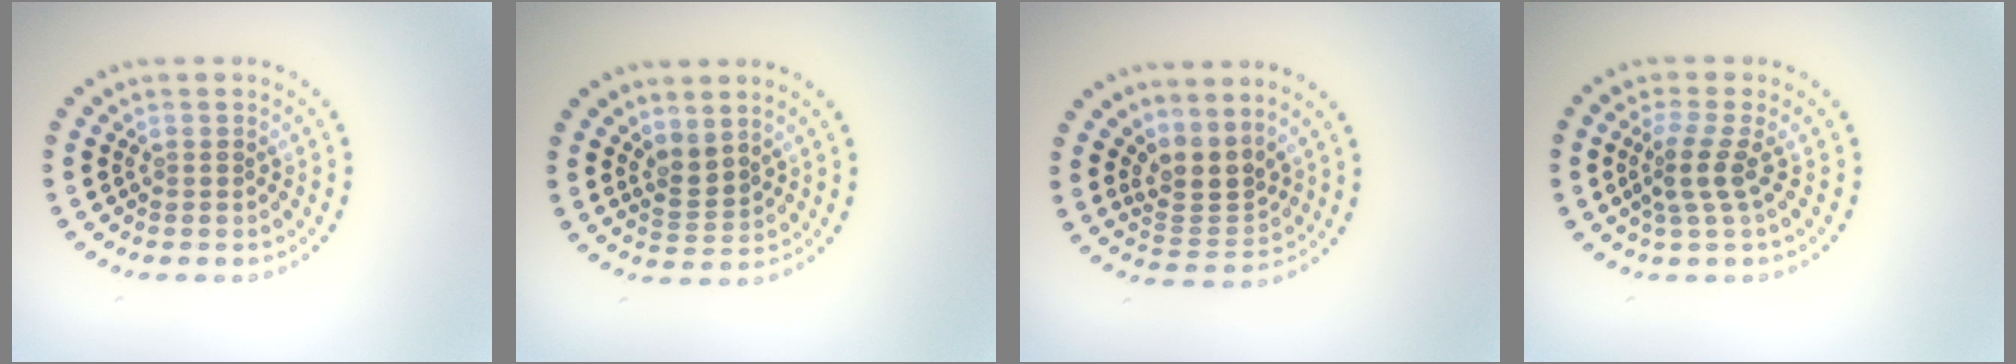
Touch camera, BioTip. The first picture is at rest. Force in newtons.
{"total": 2.0, "press": 1.5, "slide": 1.3}
{"total": 3.0, "press": 2.2, "slide": 2.0}
{"total": 2.7, "press": 1.9, "slide": 1.9}